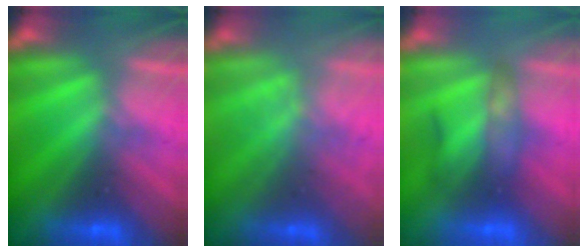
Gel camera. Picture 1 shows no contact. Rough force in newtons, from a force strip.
{"total": 1.7}
{"total": 2.2}